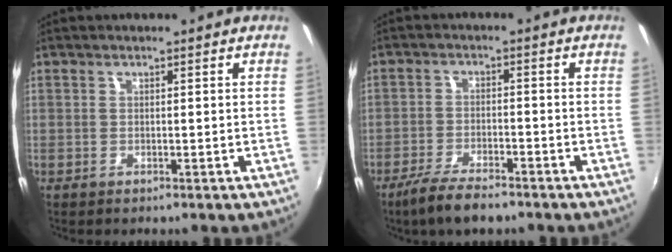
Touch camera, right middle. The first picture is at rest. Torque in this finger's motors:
{"motor_torque": [0.49, -0.55, -0.04, 0.00]}